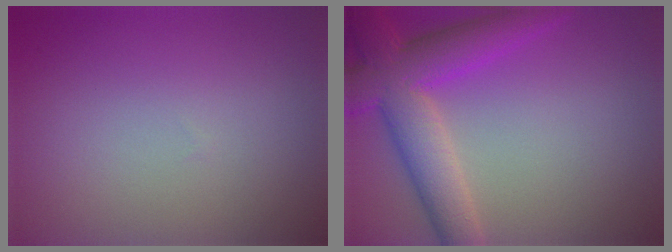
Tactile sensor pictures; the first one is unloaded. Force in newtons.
{"total": 7.4, "press": 7.4, "slide": 0.4}